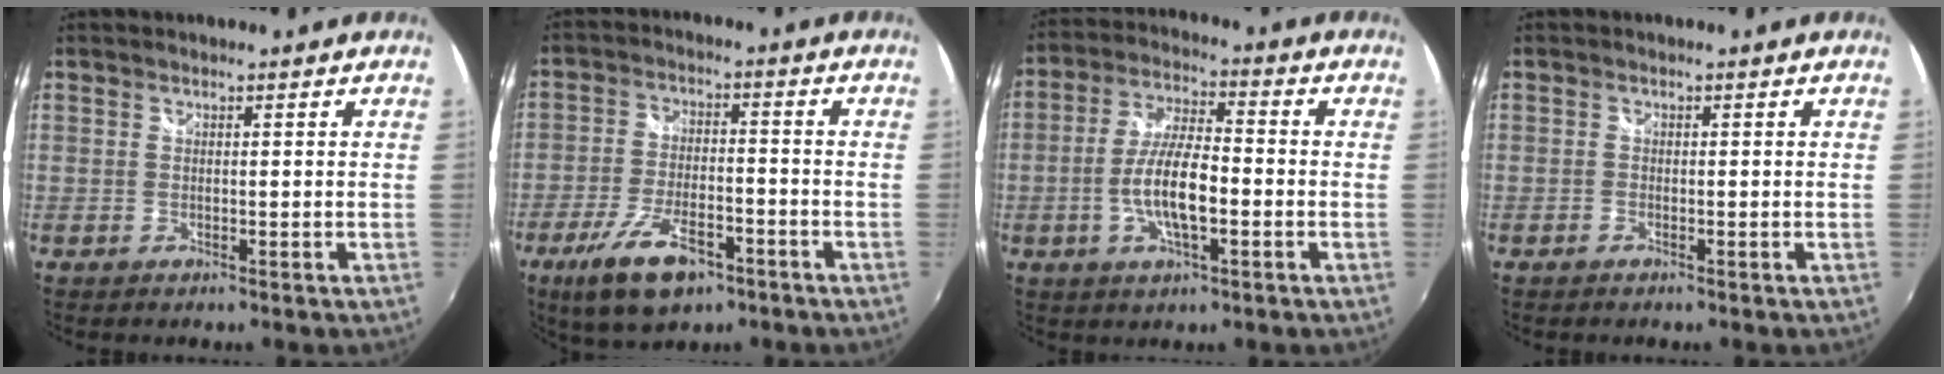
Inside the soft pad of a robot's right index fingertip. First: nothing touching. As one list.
[{"total": 13.0, "force": [-7.8, 5.2, 9.0], "torque": [-0.194, -0.025, -0.136]}, {"total": 10.0, "force": [-2.6, 3.1, 9.1], "torque": [-0.182, 0.002, -0.047]}, {"total": 0.7, "force": [-0.6, 0.4, 0.2], "torque": [-0.005, -0.002, -0.014]}]